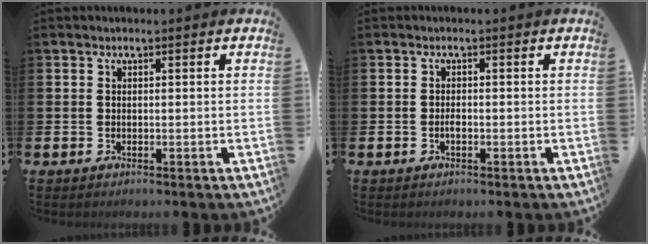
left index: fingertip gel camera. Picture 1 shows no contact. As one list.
[{"total": 0.9, "force": [-0.4, 0.4, 0.8], "torque": [-0.007, -0.005, -0.009]}]